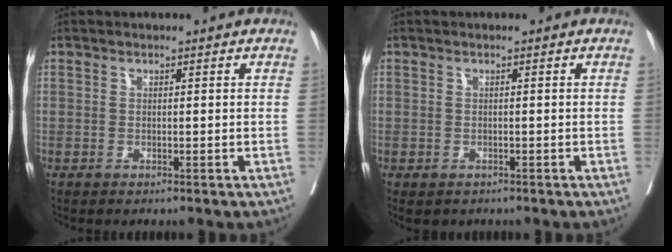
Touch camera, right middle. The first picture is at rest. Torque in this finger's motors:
{"motor_torque": [0.29, -0.25, 0.02, 0.01]}